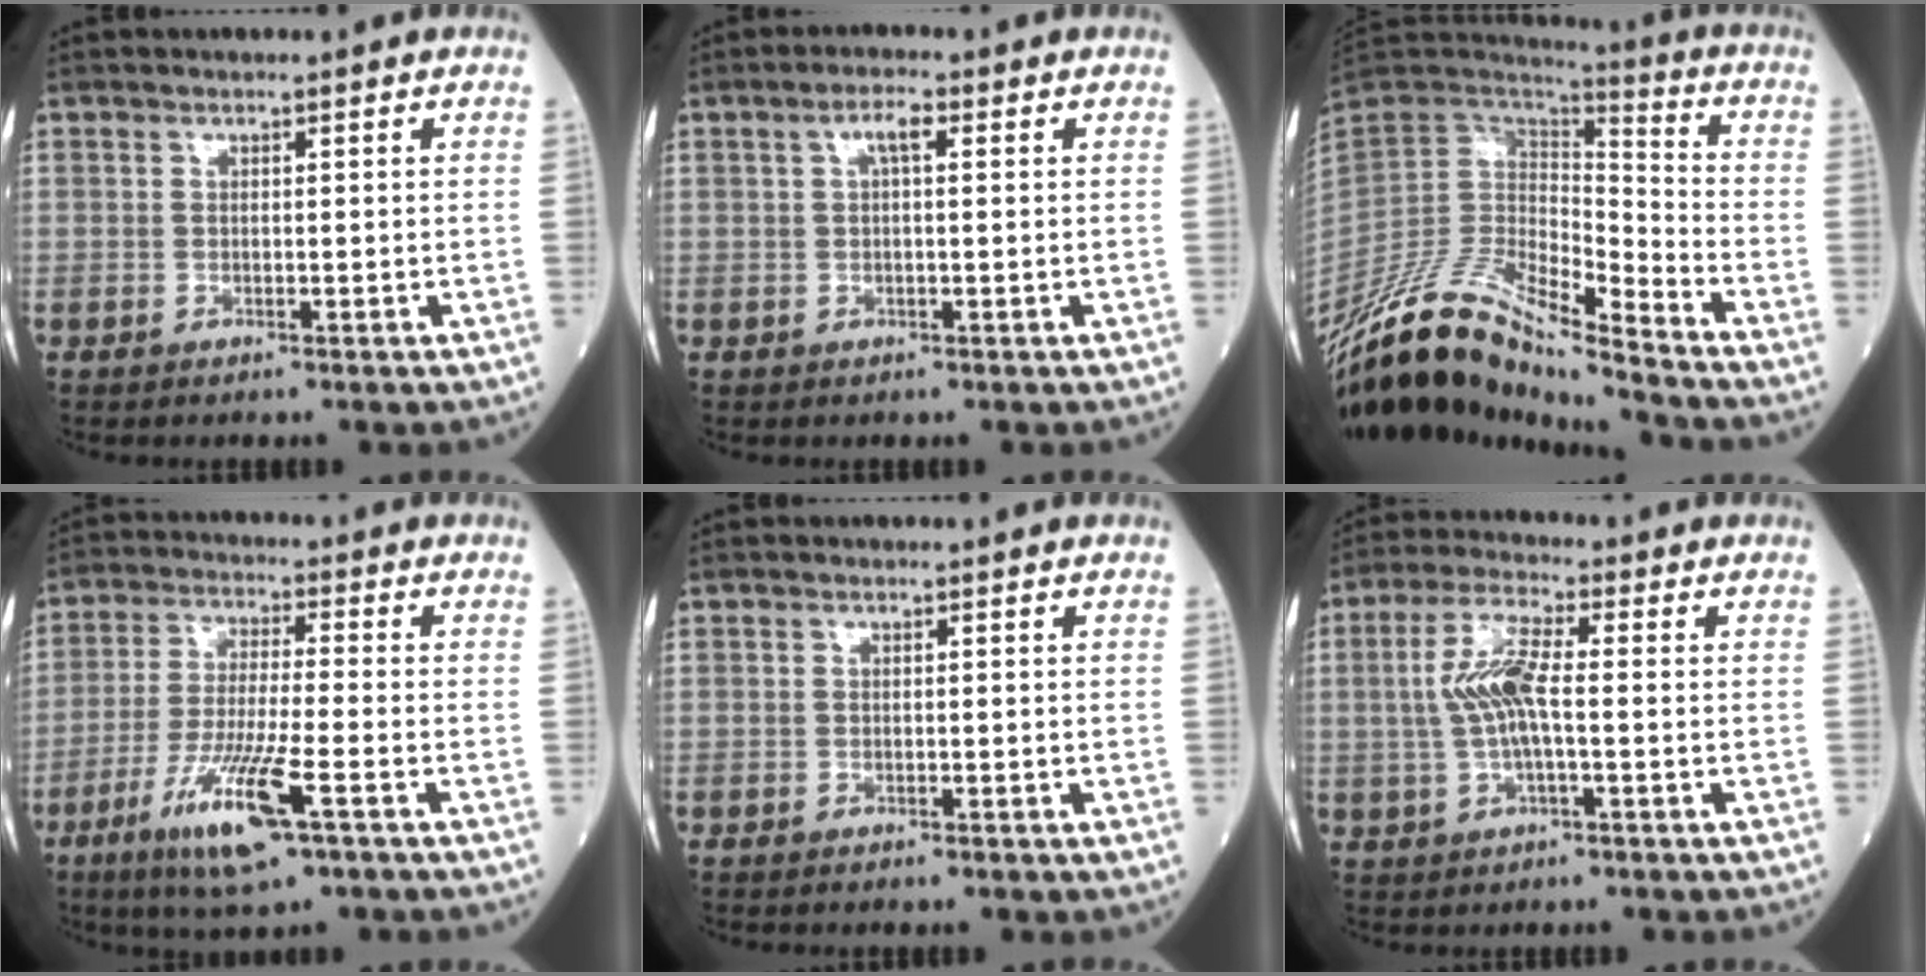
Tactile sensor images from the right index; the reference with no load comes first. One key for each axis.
{"total": 2.7, "fx": 0.8, "fy": 0.7, "fz": 2.5, "tx": -0.051, "ty": 0.010, "tz": 0.014}
{"total": 19.5, "fx": -17.1, "fy": 2.6, "fz": 9.1, "tx": -0.191, "ty": 0.018, "tz": -0.319}
{"total": 11.5, "fx": -6.0, "fy": 0.8, "fz": 9.8, "tx": -0.196, "ty": -0.024, "tz": -0.109}
{"total": 0.8, "fx": -0.7, "fy": 0.2, "fz": 0.3, "tx": -0.011, "ty": -0.003, "tz": -0.008}
{"total": 7.1, "fx": -0.2, "fy": 1.7, "fz": 6.9, "tx": -0.153, "ty": 0.012, "tz": -0.005}